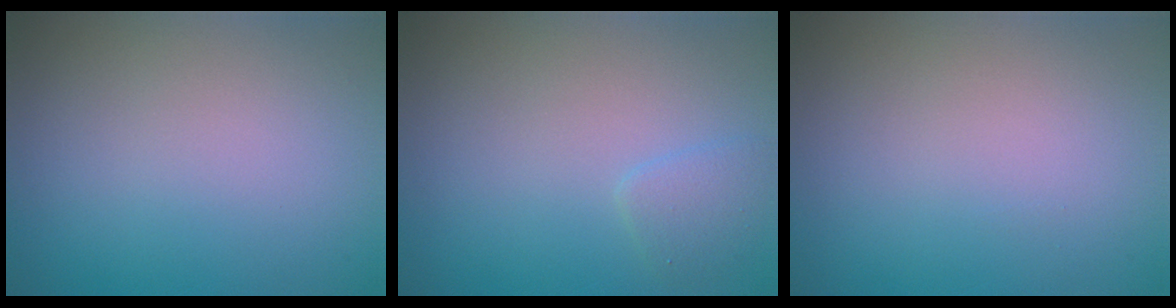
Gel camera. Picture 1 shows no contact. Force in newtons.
{"total": 1.4, "press": 1.4, "slide": 0.1}
{"total": 0.0}